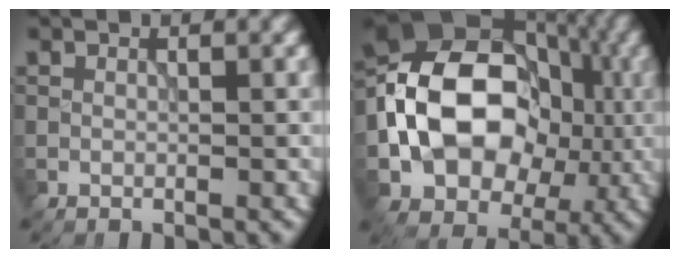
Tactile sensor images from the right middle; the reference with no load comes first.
{"total": 13.8, "force": [-1.1, 10.4, 8.9], "torque": [-0.161, 0.017, -0.037]}